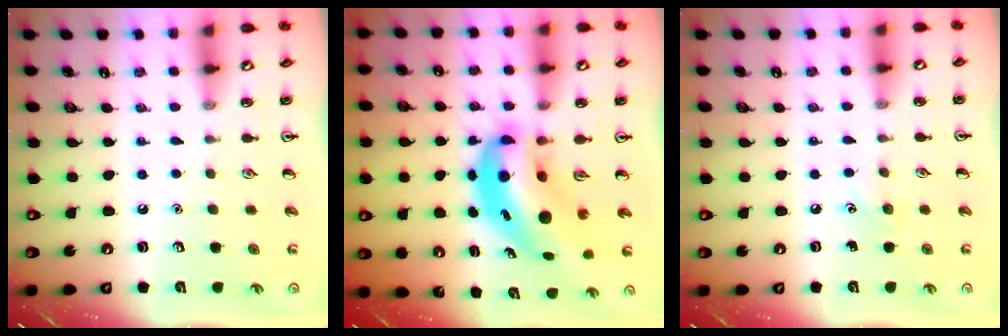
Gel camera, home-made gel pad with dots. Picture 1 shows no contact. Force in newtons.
{"total": 10.4, "press": 10.0, "slide": 2.9}
{"total": 5.0, "press": 4.7, "slide": 1.7}